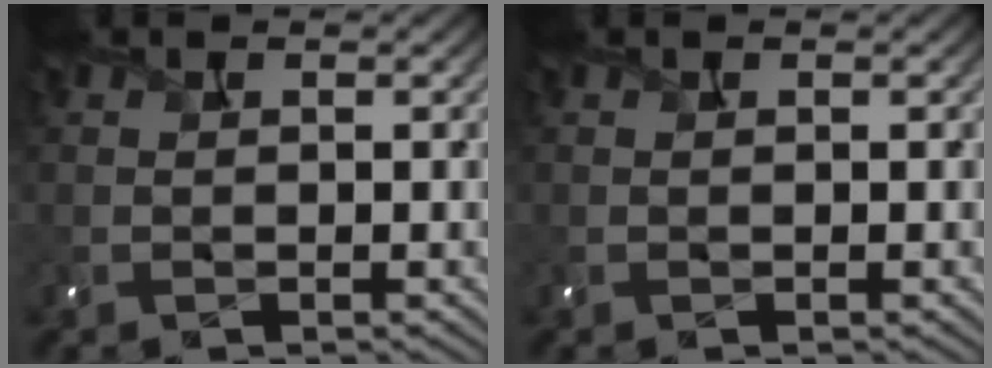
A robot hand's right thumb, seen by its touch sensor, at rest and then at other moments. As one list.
[{"total": 0.0}]